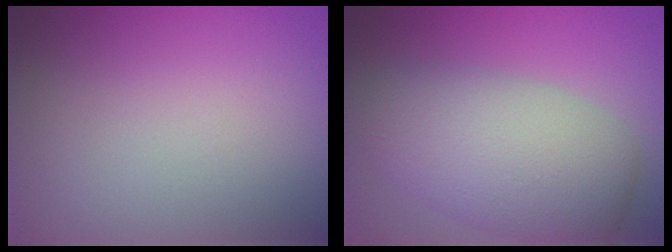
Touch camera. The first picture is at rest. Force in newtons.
{"total": 7.7, "press": 7.7, "slide": 0.7}